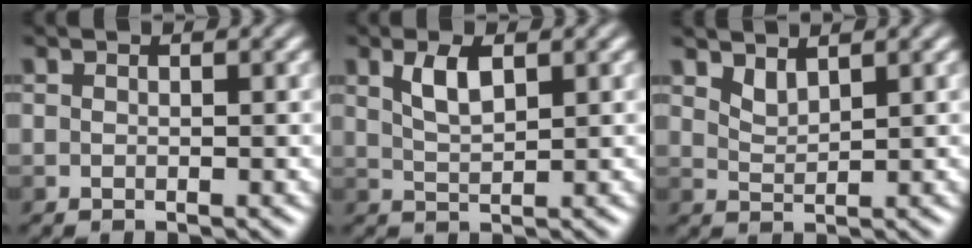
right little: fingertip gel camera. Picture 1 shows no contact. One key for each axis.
{"total": 2.6, "fx": 1.2, "fy": 1.0, "fz": 2.1, "tx": -0.046, "ty": 0.002, "tz": 0.025}
{"total": 1.4, "fx": 1.2, "fy": 0.4, "fz": 0.6, "tx": -0.016, "ty": -0.007, "tz": 0.029}